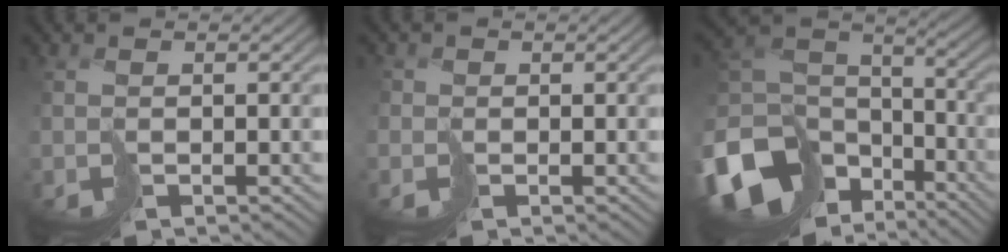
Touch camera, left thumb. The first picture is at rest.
{"total": 1.1, "force": [-0.1, 0.8, -0.8], "torque": [0.022, 0.001, -0.011]}
{"total": 15.6, "force": [-7.5, 10.8, 8.4], "torque": [-0.262, -0.043, -0.108]}